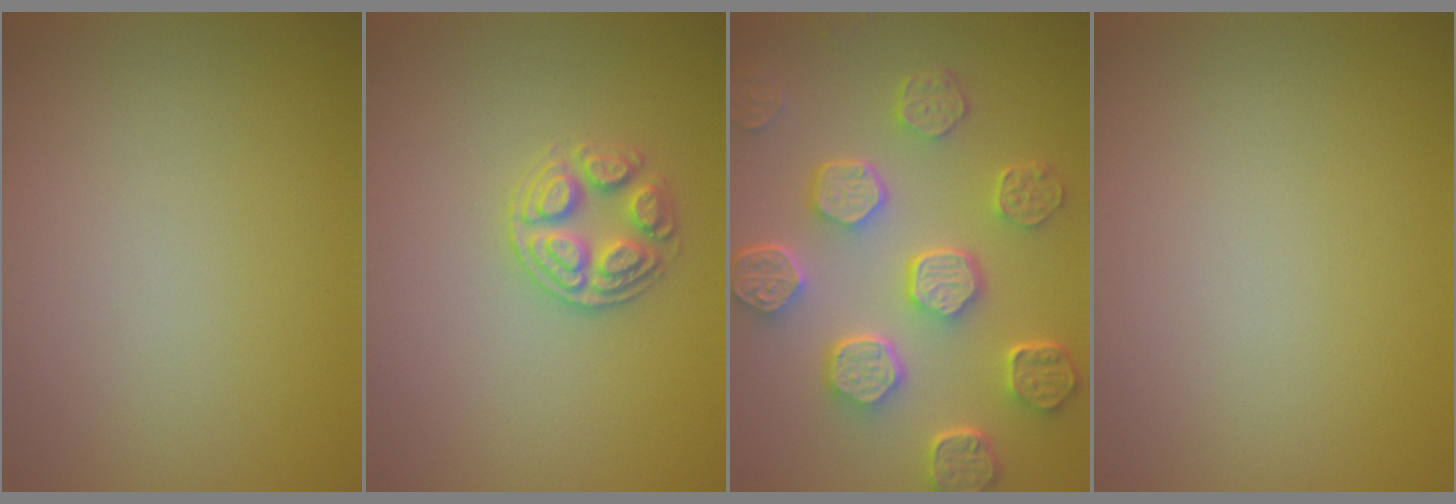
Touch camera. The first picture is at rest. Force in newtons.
{"total": 2.6, "press": 2.6, "slide": 0.5}
{"total": 7.6, "press": 5.8, "slide": 4.9}
{"total": 0.0}